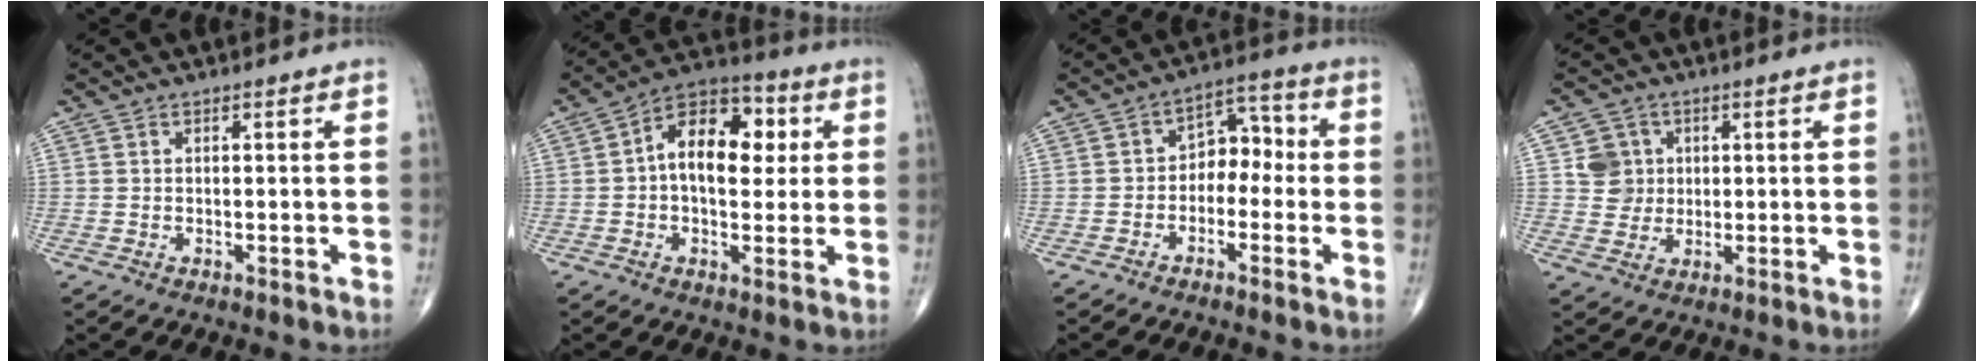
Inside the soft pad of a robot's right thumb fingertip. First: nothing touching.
{"total": 13.4, "force": [1.8, 8.2, 10.4], "torque": [-0.130, 0.025, 0.017]}
{"total": 6.7, "force": [-1.4, 4.8, 4.5], "torque": [-0.032, 0.041, -0.040]}
{"total": 5.1, "force": [1.2, 4.9, 0.8], "torque": [0.015, 0.000, 0.019]}